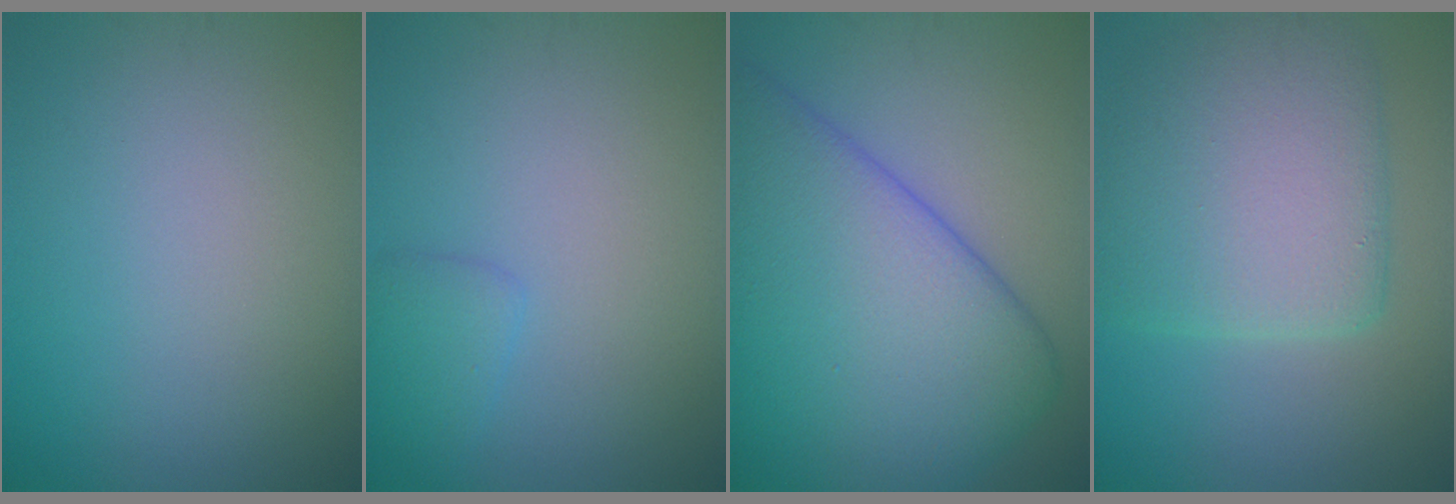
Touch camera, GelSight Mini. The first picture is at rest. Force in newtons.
{"total": 1.6, "press": 1.6, "slide": 0.1}
{"total": 14.2, "press": 14.2, "slide": 0.4}
{"total": 7.7, "press": 7.6, "slide": 0.5}